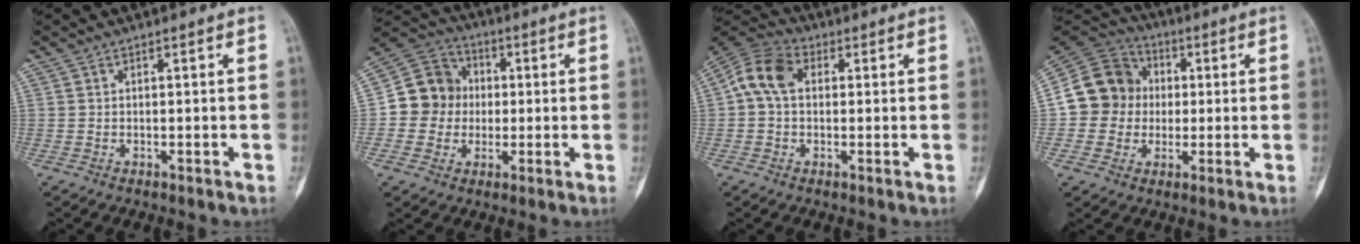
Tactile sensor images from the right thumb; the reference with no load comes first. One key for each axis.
{"total": 11.0, "fx": -0.2, "fy": 10.3, "fz": 3.9, "tx": -0.041, "ty": 0.026, "tz": -0.013}
{"total": 8.5, "fx": 1.1, "fy": 5.9, "fz": 6.0, "tx": -0.117, "ty": 0.027, "tz": 0.012}
{"total": 13.1, "fx": 0.3, "fy": 12.2, "fz": 4.8, "tx": -0.067, "ty": 0.027, "tz": 0.001}